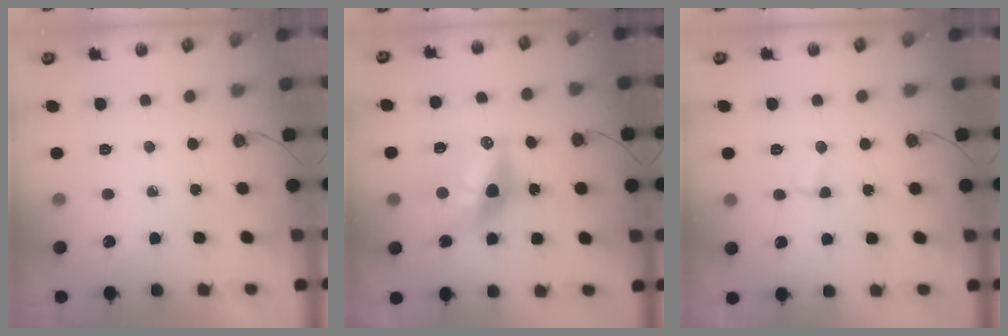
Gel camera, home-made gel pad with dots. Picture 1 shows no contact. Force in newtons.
{"total": 12.9, "press": 12.9, "slide": 1.1}
{"total": 2.4, "press": 2.4, "slide": 0.3}